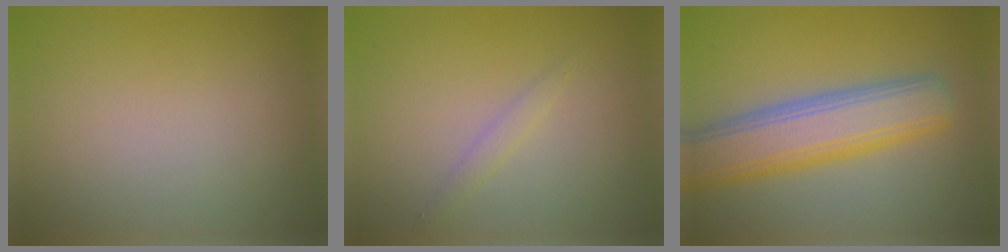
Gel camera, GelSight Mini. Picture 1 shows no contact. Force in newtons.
{"total": 1.0, "press": 1.0, "slide": 0.0}
{"total": 7.5, "press": 7.5, "slide": 0.2}